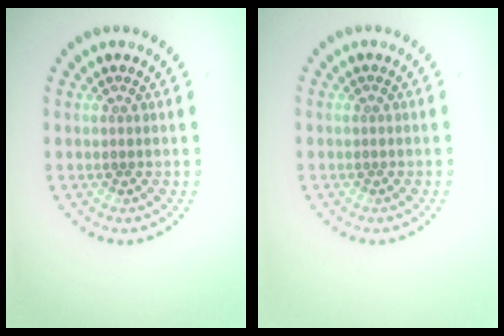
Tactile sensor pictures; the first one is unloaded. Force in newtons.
{"total": 0.0}